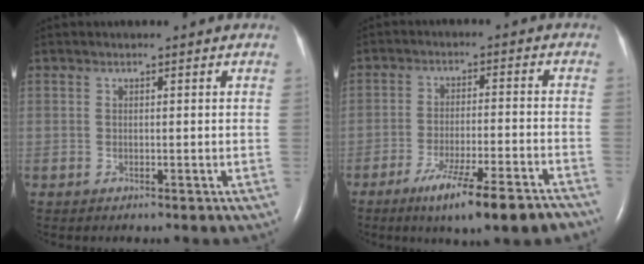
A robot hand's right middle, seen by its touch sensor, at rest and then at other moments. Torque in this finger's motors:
{"motor_torque": [1.10, -1.04, 0.20, 0.09]}